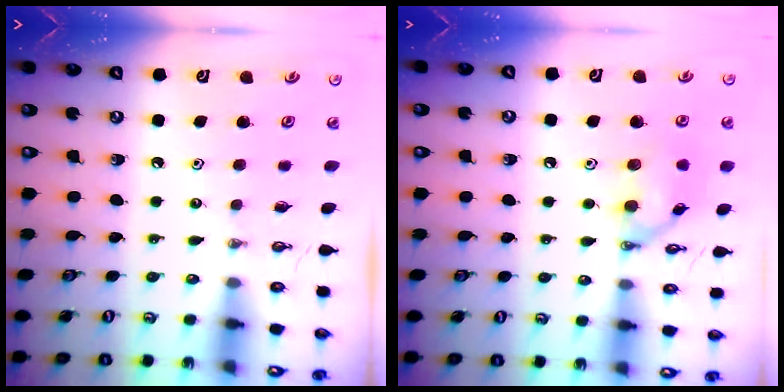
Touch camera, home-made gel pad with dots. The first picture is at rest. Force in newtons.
{"total": 11.7, "press": 11.6, "slide": 1.3}